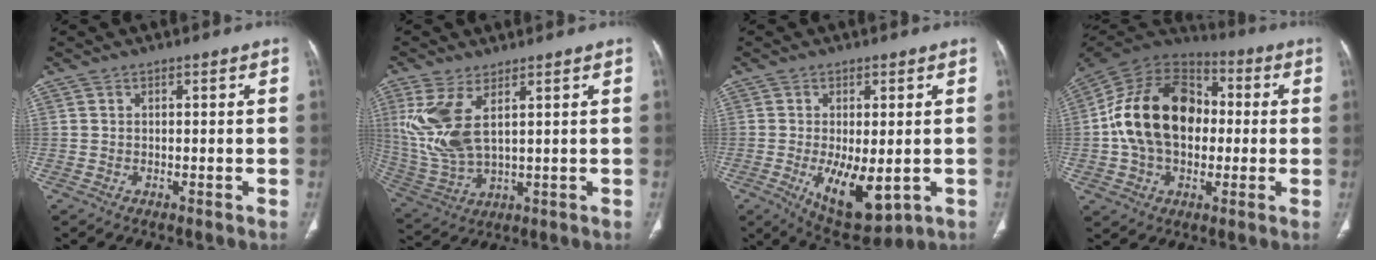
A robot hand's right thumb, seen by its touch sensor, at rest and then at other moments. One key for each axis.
{"total": 11.9, "fx": 4.1, "fy": 5.2, "fz": 9.8, "tx": -0.229, "ty": -0.016, "tz": 0.100}
{"total": 11.5, "fx": -2.6, "fy": 5.3, "fz": 9.9, "tx": -0.145, "ty": -0.021, "tz": -0.022}
{"total": 21.8, "fx": 0.3, "fy": 15.2, "fz": 15.6, "tx": -0.260, "ty": 0.028, "tz": 0.004}